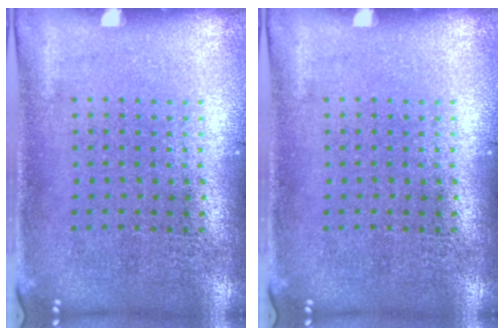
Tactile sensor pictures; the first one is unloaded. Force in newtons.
{"total": 0.0}